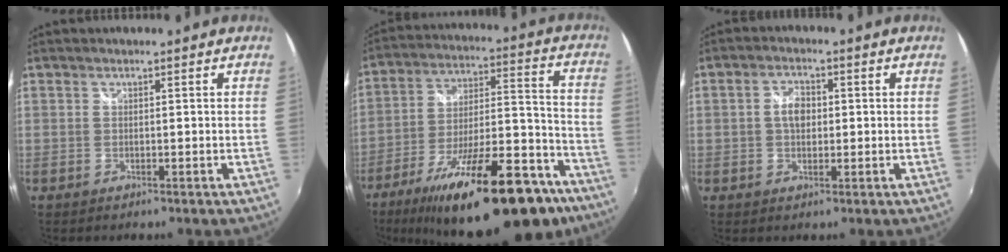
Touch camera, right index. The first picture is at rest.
{"total": 30.4, "force": [-21.1, 9.4, 19.8], "torque": [-0.307, -0.010, -0.304]}
{"total": 4.0, "force": [0.3, 2.7, 3.0], "torque": [-0.055, 0.014, 0.006]}